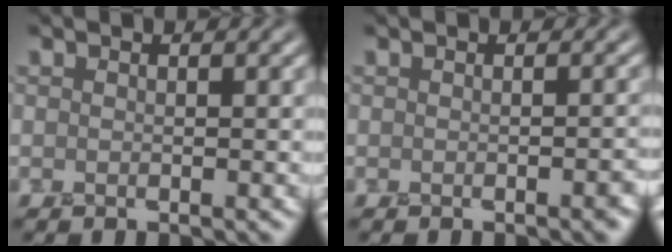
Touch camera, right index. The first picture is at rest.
{"total": 1.5, "force": [-0.6, 0.5, 1.2], "torque": [-0.012, 0.002, -0.010]}